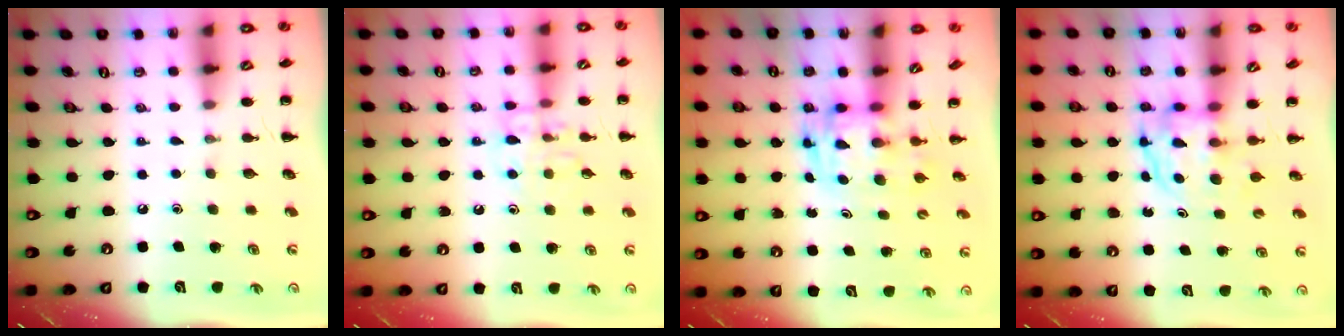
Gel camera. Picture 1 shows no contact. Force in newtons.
{"total": 9.8, "press": 9.8, "slide": 0.6}
{"total": 2.8, "press": 2.8, "slide": 0.5}
{"total": 3.7, "press": 3.7, "slide": 0.3}